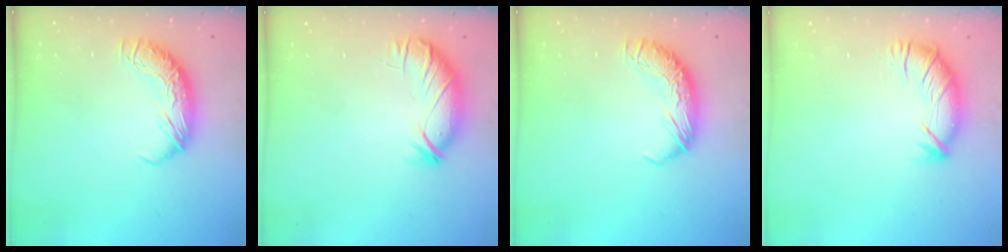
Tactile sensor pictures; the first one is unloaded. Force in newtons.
{"total": 3.8, "press": 3.5, "slide": 1.4}
{"total": 0.0}
{"total": 2.8, "press": 2.0, "slide": 2.1}